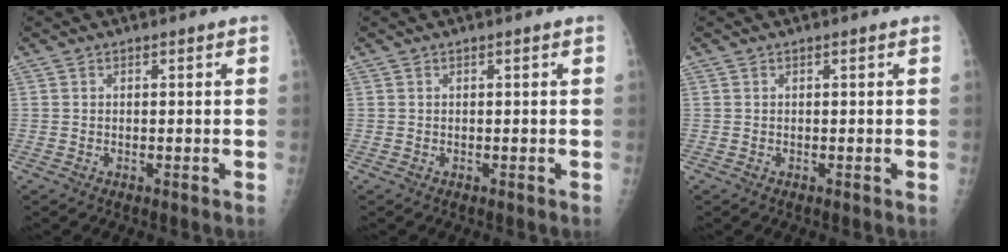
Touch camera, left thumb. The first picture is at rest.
{"total": 0.0}
{"total": 0.0}